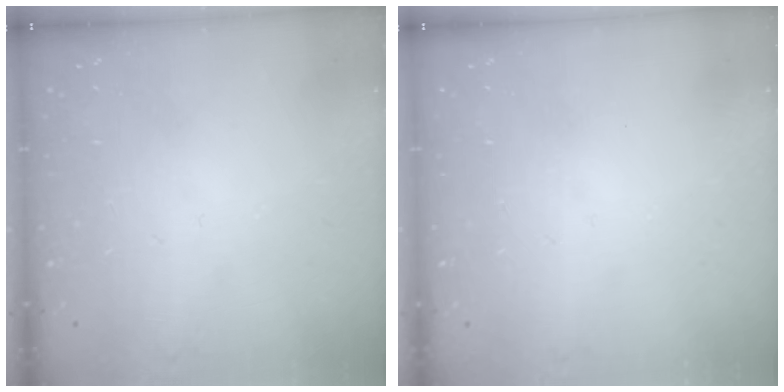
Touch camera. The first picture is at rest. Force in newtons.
{"total": 0.0}